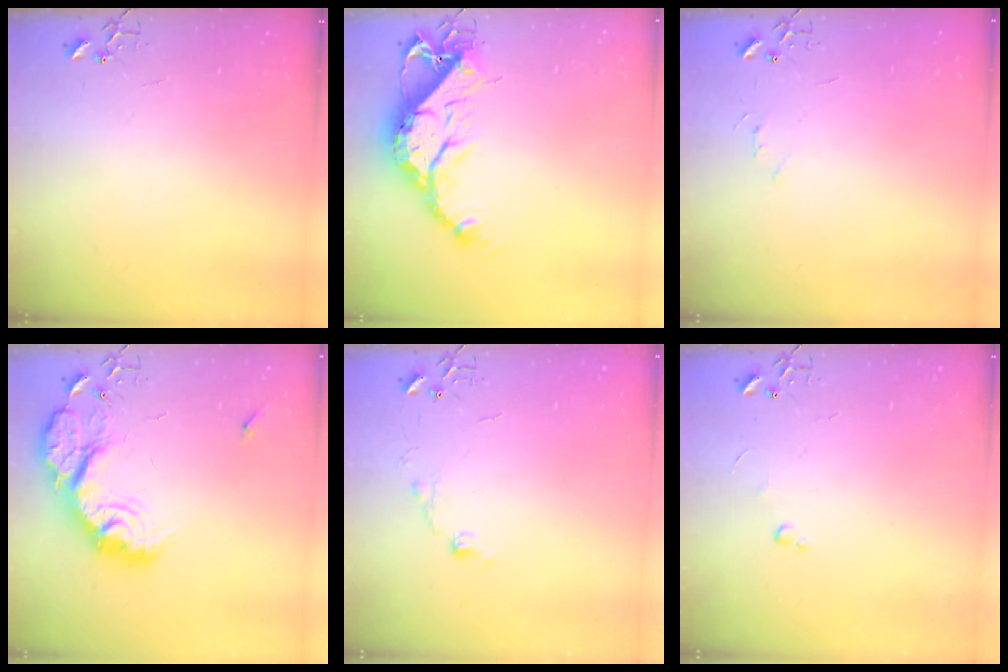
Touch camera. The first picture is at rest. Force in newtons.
{"total": 17.2, "press": 17.1, "slide": 1.3}
{"total": 3.5, "press": 3.4, "slide": 0.4}
{"total": 19.6, "press": 19.6, "slide": 1.3}
{"total": 6.7, "press": 6.7, "slide": 0.9}
{"total": 2.4, "press": 2.3, "slide": 0.4}